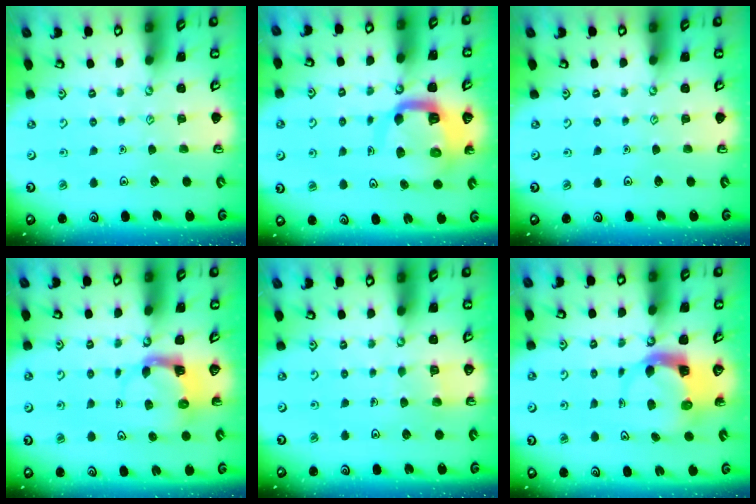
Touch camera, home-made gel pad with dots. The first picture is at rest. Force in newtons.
{"total": 10.2, "press": 10.1, "slide": 1.4}
{"total": 0.0}
{"total": 3.8, "press": 3.8, "slide": 0.7}
{"total": 3.8, "press": 3.8, "slide": 0.4}
{"total": 5.1, "press": 5.0, "slide": 0.7}